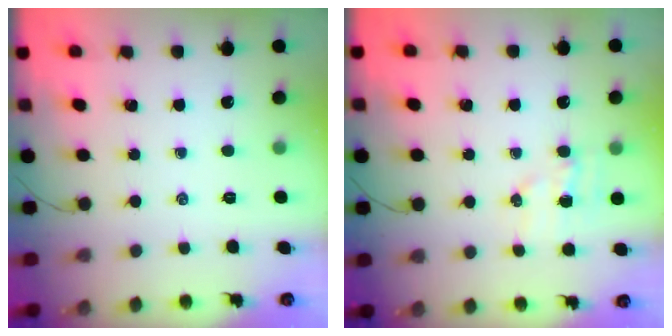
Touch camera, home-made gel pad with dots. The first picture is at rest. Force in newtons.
{"total": 5.8, "press": 5.7, "slide": 1.2}